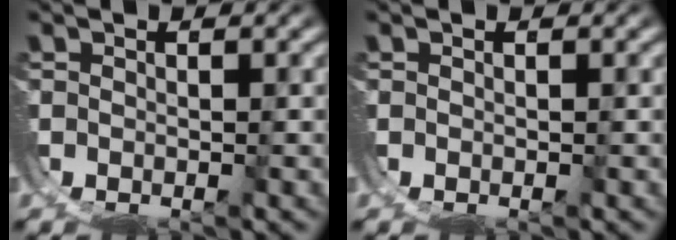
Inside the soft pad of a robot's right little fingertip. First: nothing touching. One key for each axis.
{"total": 0.0}